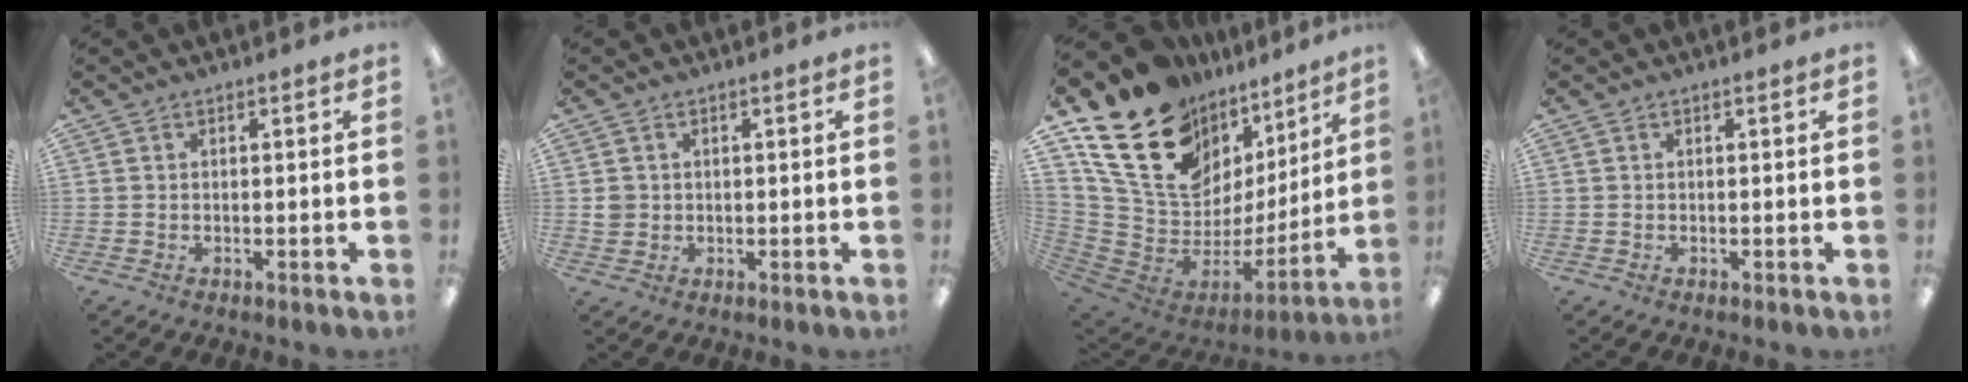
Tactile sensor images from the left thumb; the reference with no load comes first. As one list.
[{"total": 2.4, "force": [0.3, 2.3, 0.7], "torque": [-0.014, 0.005, 0.005]}, {"total": 20.8, "force": [13.2, 12.8, 9.7], "torque": [-0.182, -0.094, 0.260]}, {"total": 0.0}]